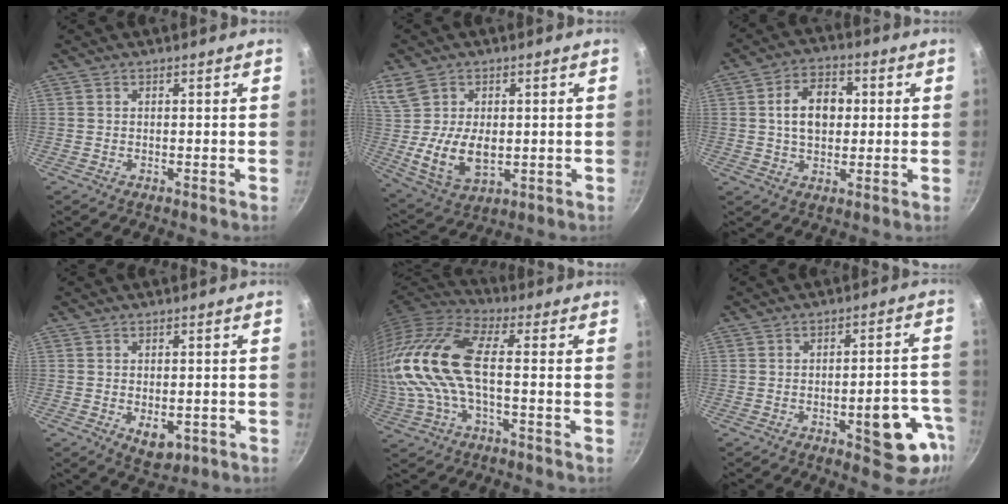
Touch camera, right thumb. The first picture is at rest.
{"total": 11.1, "force": [0.7, 7.1, 8.5], "torque": [-0.147, -0.021, 0.021]}
{"total": 9.9, "force": [1.3, 6.8, 7.0], "torque": [-0.090, 0.013, 0.014]}
{"total": 5.6, "force": [-1.5, 3.4, 4.2], "torque": [-0.049, -0.001, -0.012]}
{"total": 18.7, "force": [-0.4, 8.0, 16.9], "torque": [-0.362, 0.017, -0.022]}
{"total": 13.0, "force": [-5.1, 5.0, 10.8], "torque": [-0.086, 0.031, -0.063]}